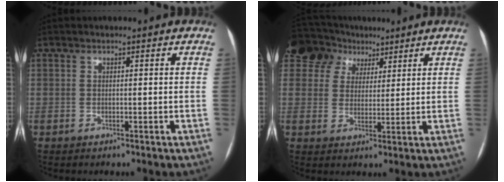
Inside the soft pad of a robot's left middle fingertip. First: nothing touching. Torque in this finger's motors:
{"motor_torque": [0.22, -0.36, 0.00, 0.02]}